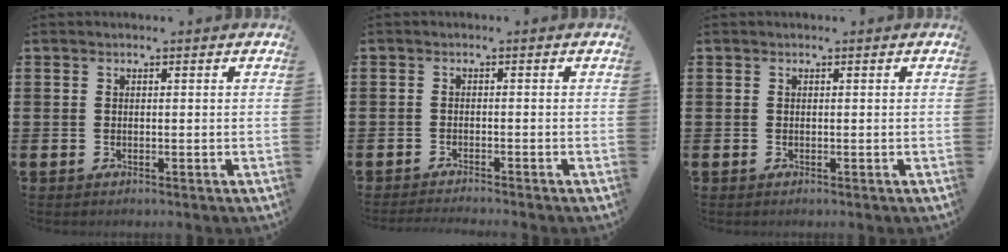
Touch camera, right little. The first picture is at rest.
{"total": 1.0, "force": [-1.0, -0.2, 0.1], "torque": [-0.002, -0.001, -0.020]}
{"total": 0.0}